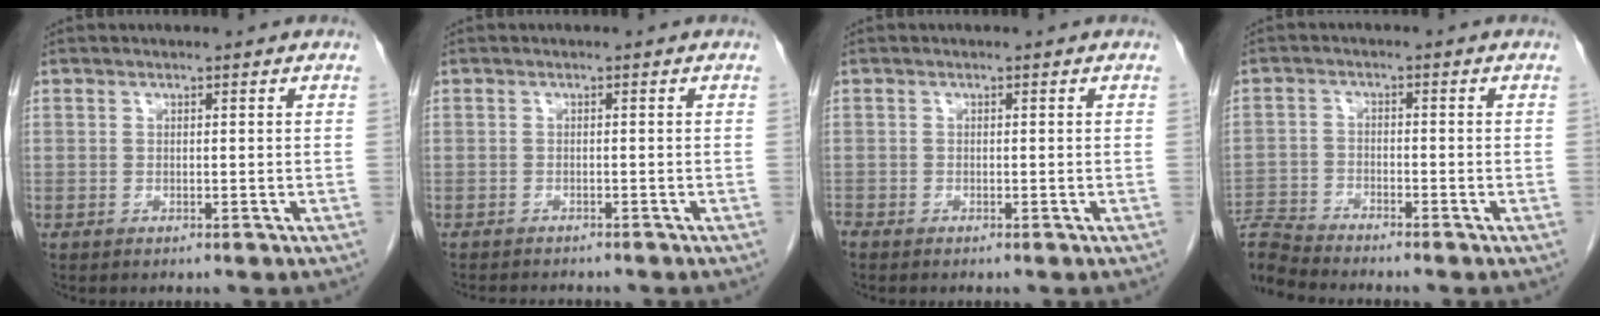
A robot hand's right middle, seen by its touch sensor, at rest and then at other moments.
{"total": 4.3, "force": [-3.9, 1.0, 1.4], "torque": [-0.018, -0.006, -0.055]}
{"total": 0.5, "force": [-0.5, 0.1, 0.1], "torque": [-0.009, -0.002, -0.013]}
{"total": 6.1, "force": [-6.1, -1.0, 0.1], "torque": [-0.007, -0.003, -0.117]}